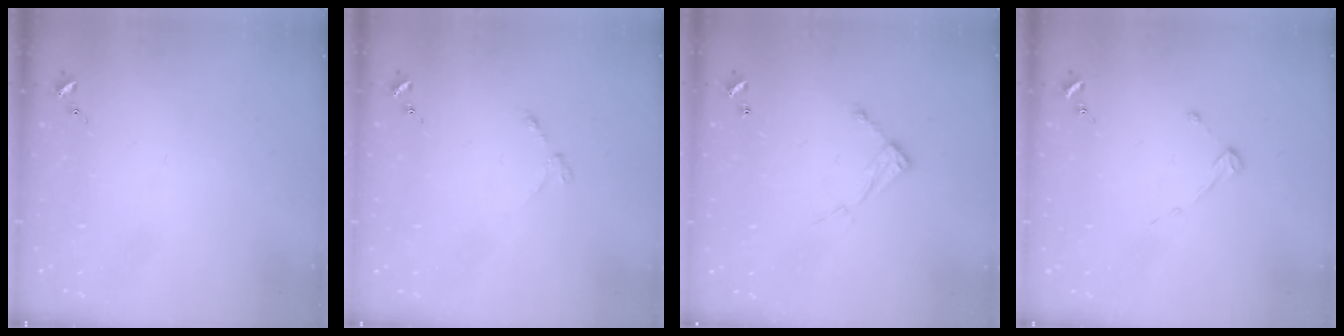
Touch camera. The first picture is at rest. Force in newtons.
{"total": 2.9, "press": 2.8, "slide": 0.4}
{"total": 8.7, "press": 8.7, "slide": 0.4}
{"total": 2.9, "press": 2.8, "slide": 0.3}